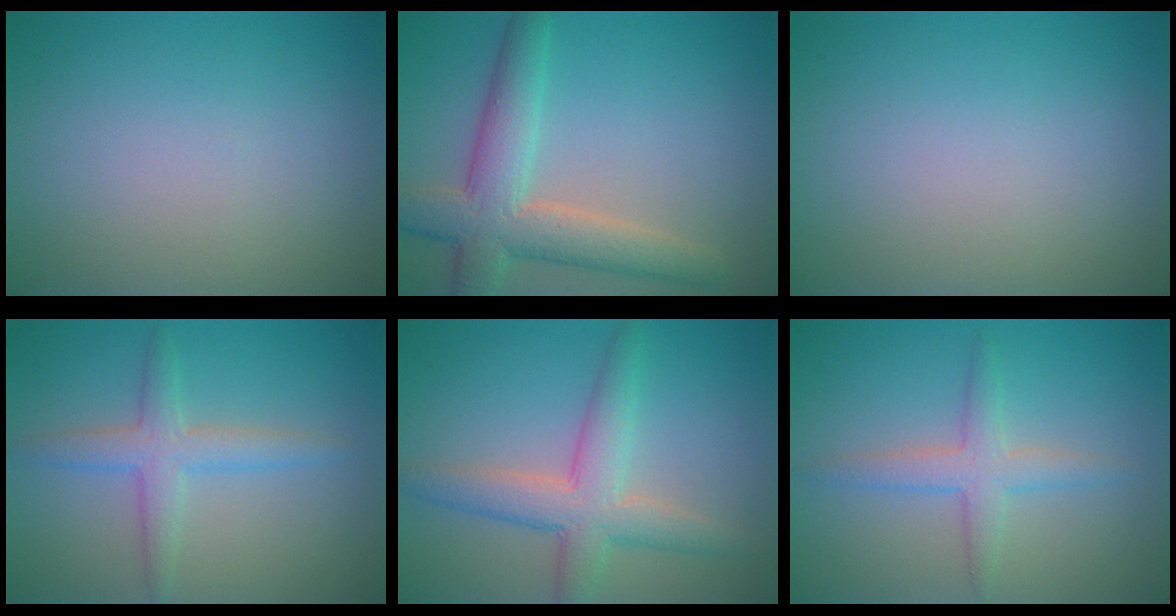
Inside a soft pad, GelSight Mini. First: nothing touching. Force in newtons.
{"total": 6.5, "press": 6.5, "slide": 0.5}
{"total": 0.0}
{"total": 3.0, "press": 3.0, "slide": 0.1}
{"total": 4.8, "press": 4.8, "slide": 0.1}
{"total": 2.8, "press": 2.8, "slide": 0.0}